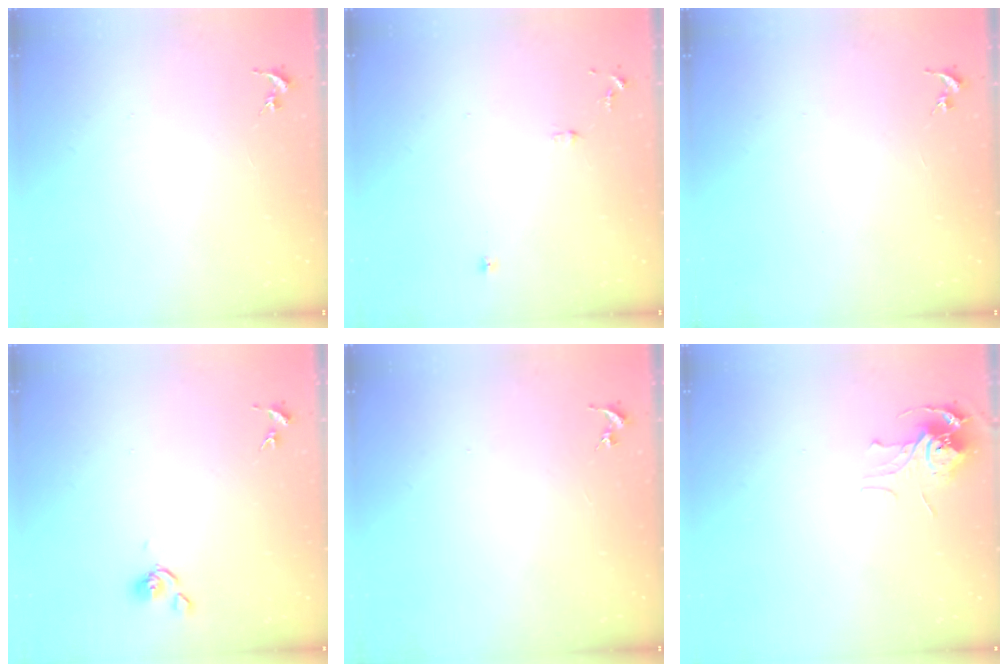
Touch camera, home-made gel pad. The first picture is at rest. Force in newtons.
{"total": 6.1, "press": 6.1, "slide": 0.7}
{"total": 0.0}
{"total": 4.3, "press": 4.2, "slide": 0.6}
{"total": 0.0}
{"total": 7.8, "press": 7.7, "slide": 0.7}